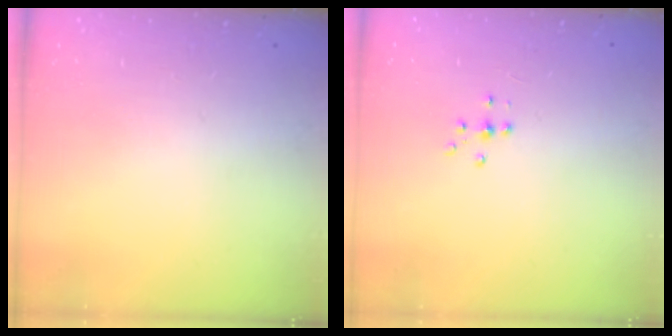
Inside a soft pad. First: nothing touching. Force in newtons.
{"total": 4.5, "press": 4.4, "slide": 0.9}